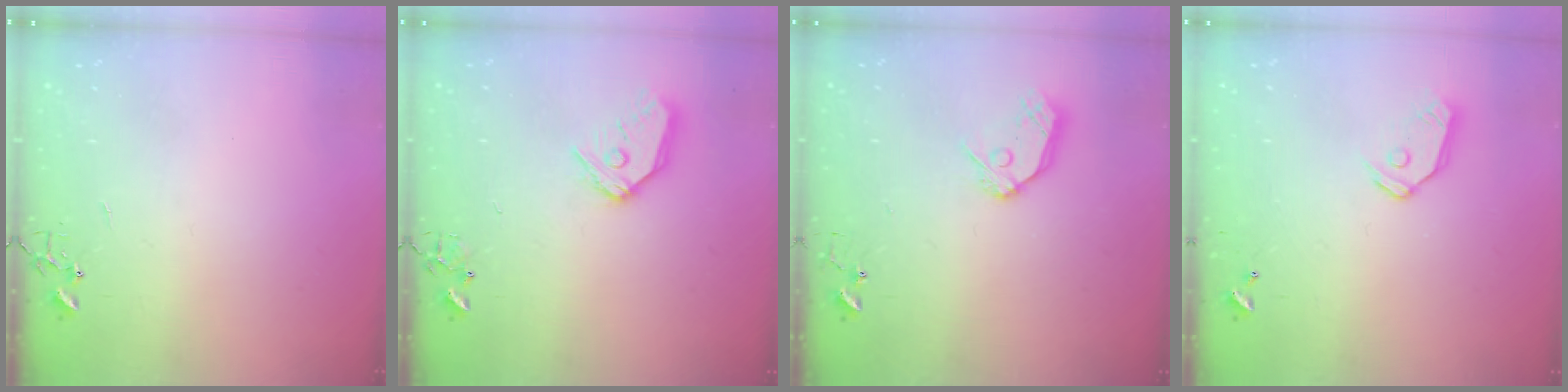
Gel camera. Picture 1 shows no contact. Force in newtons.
{"total": 12.5, "press": 12.4, "slide": 1.6}
{"total": 11.0, "press": 10.9, "slide": 1.1}
{"total": 9.2, "press": 9.2, "slide": 1.0}